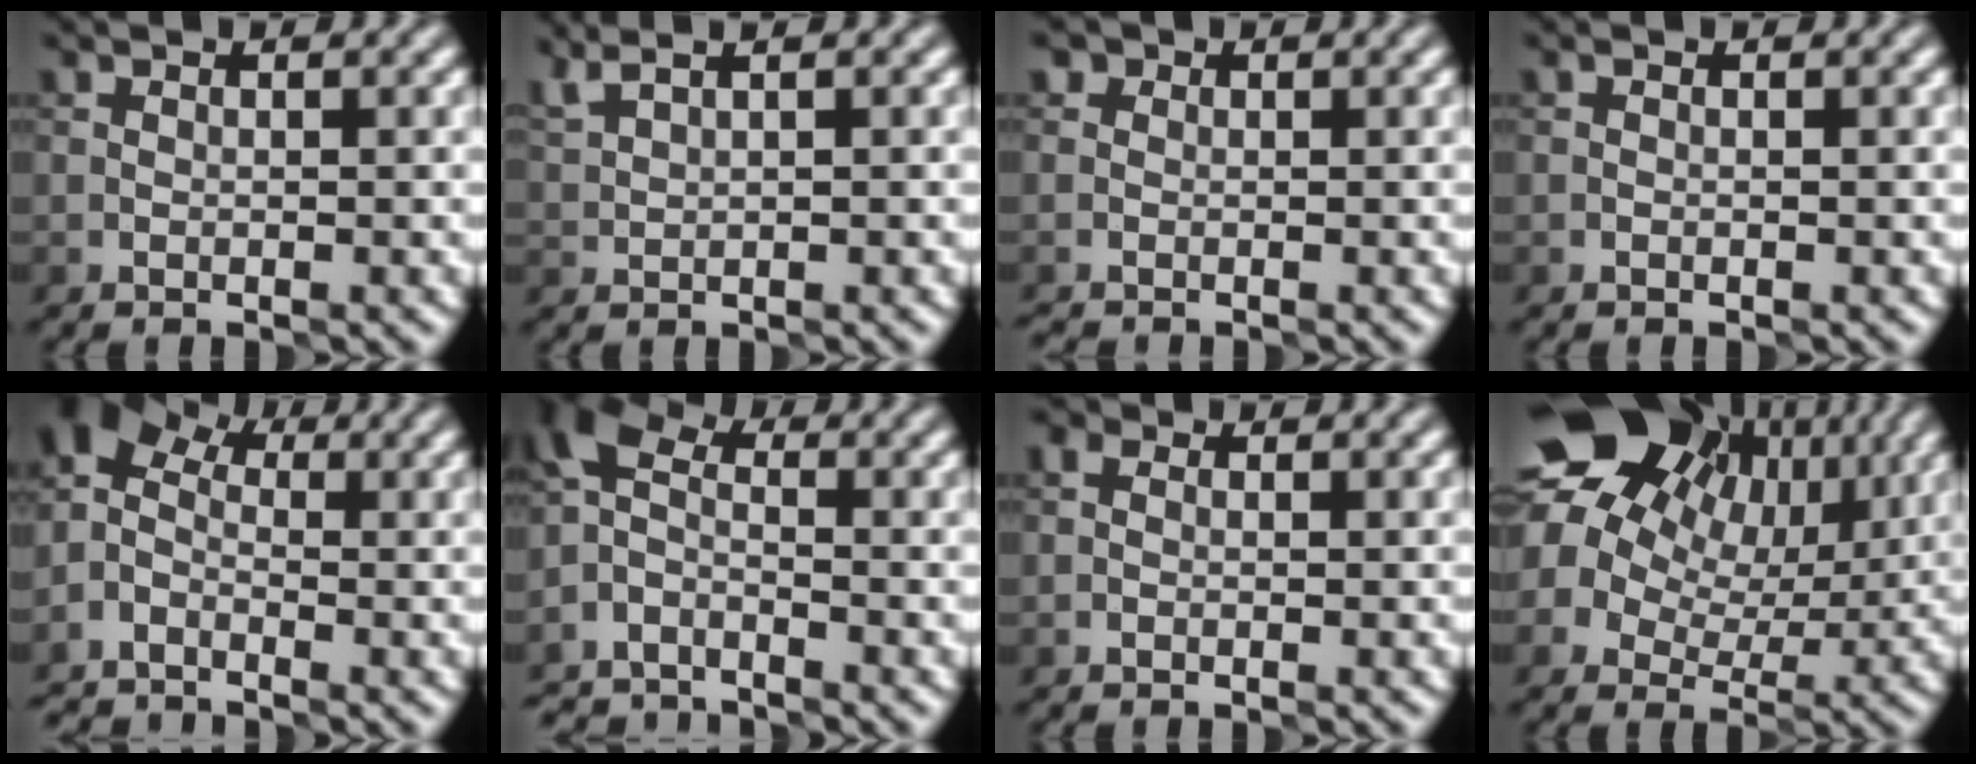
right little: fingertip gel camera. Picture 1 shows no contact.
{"total": 2.4, "force": [1.9, 0.8, 1.2], "torque": [-0.024, 0.013, 0.035]}
{"total": 1.8, "force": [-0.2, 1.7, 0.7], "torque": [-0.003, 0.009, -0.021]}
{"total": 0.0}
{"total": 5.1, "force": [-1.9, 3.3, 3.3], "torque": [-0.073, 0.007, -0.055]}
{"total": 4.6, "force": [-3.3, 2.4, 2.2], "torque": [-0.048, 0.001, -0.078]}
{"total": 1.5, "force": [0.2, 1.1, 0.9], "torque": [-0.012, -0.001, -0.018]}
{"total": 16.1, "force": [6.2, 12.0, 8.8], "torque": [-0.165, 0.041, 0.104]}